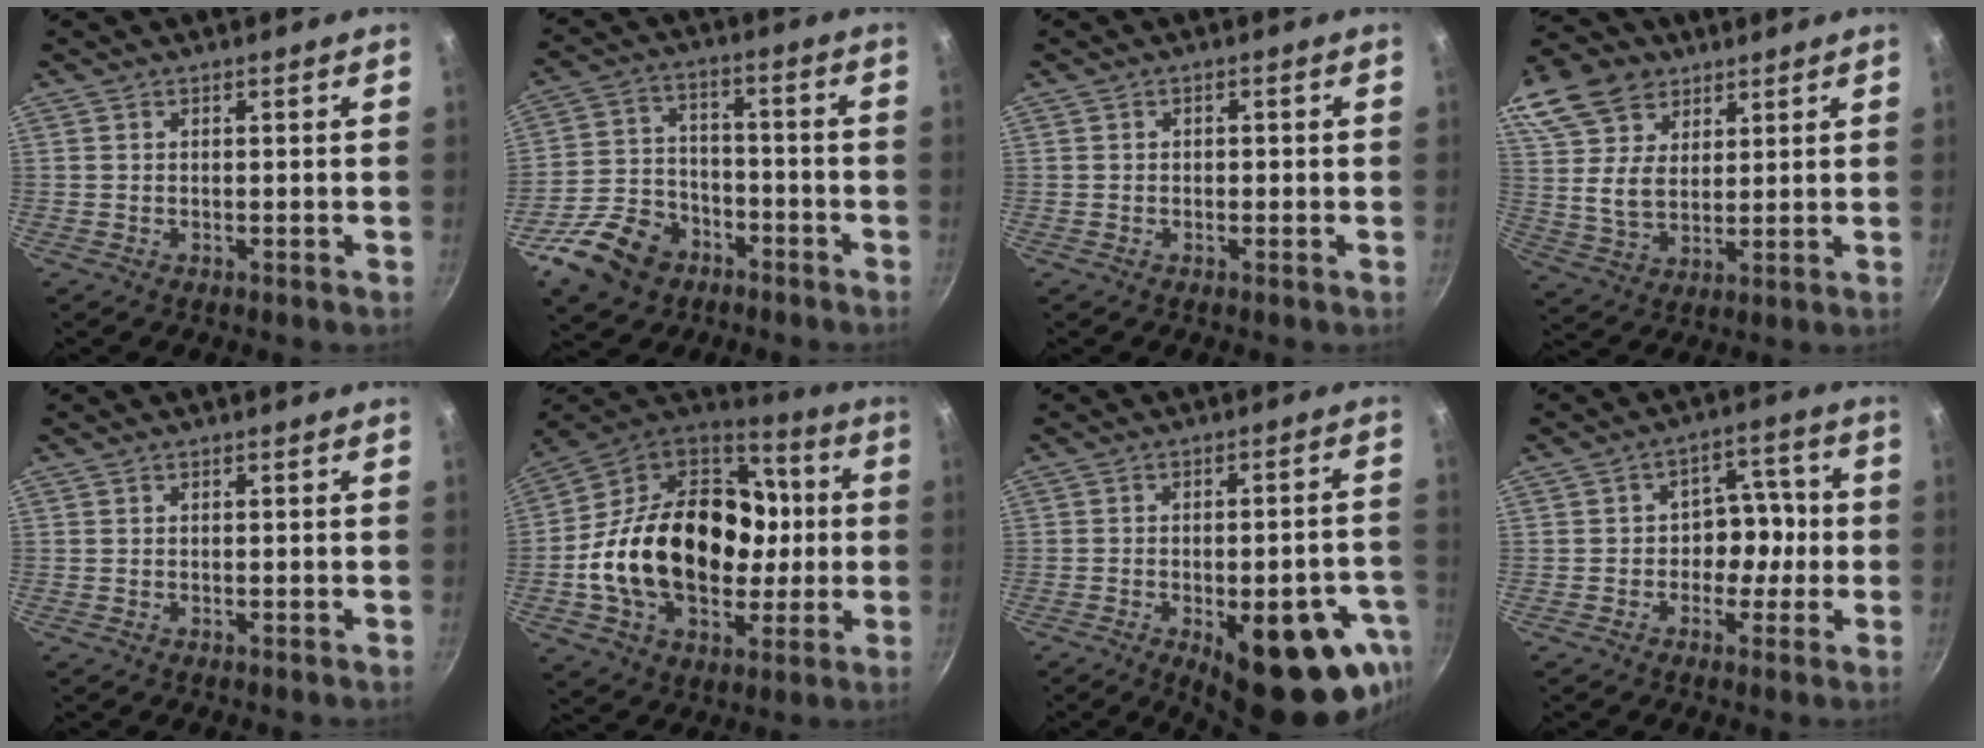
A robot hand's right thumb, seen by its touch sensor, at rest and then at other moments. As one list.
[{"total": 13.7, "force": [-7.5, 9.7, 6.1], "torque": [-0.098, 0.047, -0.129]}, {"total": 0.8, "force": [-0.2, 0.7, 0.3], "torque": [-0.001, 0.003, -0.004]}, {"total": 17.5, "force": [9.8, 11.8, 8.3], "torque": [-0.166, -0.010, 0.185]}, {"total": 0.0}, {"total": 29.2, "force": [-1.3, 20.8, 20.5], "torque": [-0.320, 0.042, -0.016]}, {"total": 21.5, "force": [-9.2, 8.9, 17.2], "torque": [-0.160, 0.020, -0.111]}, {"total": 7.3, "force": [-1.4, 5.9, 4.2], "torque": [0.006, 0.033, -0.027]}]